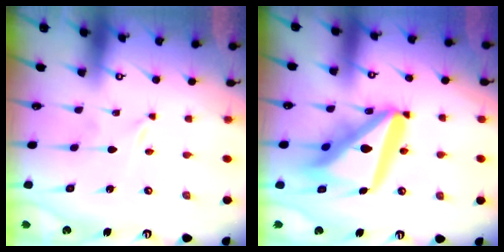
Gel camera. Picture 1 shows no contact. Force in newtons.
{"total": 20.2, "press": 20.1, "slide": 2.6}